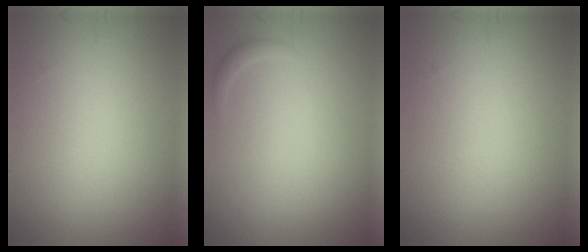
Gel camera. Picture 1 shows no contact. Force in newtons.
{"total": 0.6, "press": 0.6, "slide": 0.1}
{"total": 0.0}